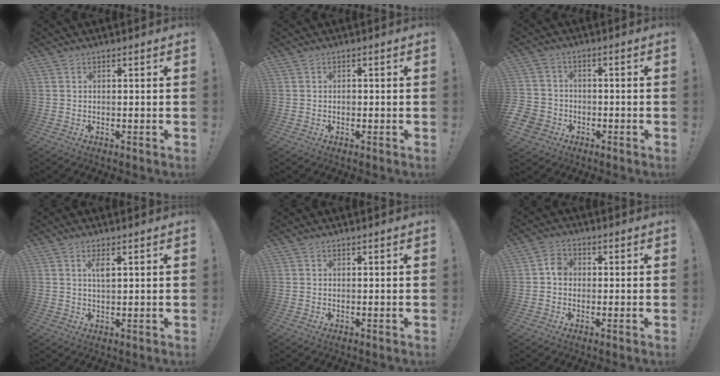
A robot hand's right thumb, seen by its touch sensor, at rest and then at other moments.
{"total": 0.8, "force": [-0.5, 0.5, 0.3], "torque": [-0.008, 0.004, -0.009]}
{"total": 6.1, "force": [-3.1, 5.0, 1.6], "torque": [-0.046, 0.027, -0.058]}
{"total": 2.9, "force": [1.2, 0.8, 2.6], "torque": [-0.043, -0.003, 0.017]}
{"total": 0.0}
{"total": 3.9, "force": [-0.7, 3.1, 2.2], "torque": [-0.038, 0.015, -0.012]}